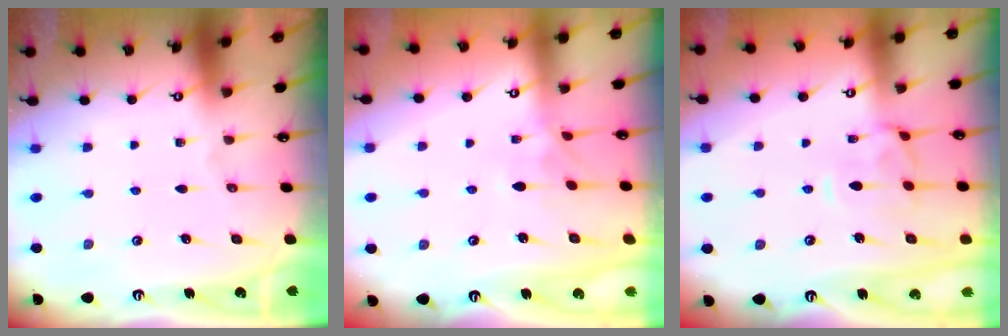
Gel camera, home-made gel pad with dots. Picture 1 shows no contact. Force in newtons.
{"total": 4.0, "press": 3.9, "slide": 0.5}
{"total": 2.6, "press": 2.4, "slide": 1.0}